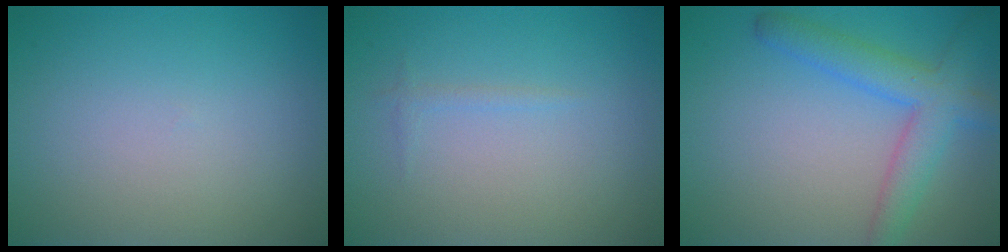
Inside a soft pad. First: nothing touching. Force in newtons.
{"total": 0.6, "press": 0.6, "slide": 0.1}
{"total": 4.7, "press": 4.7, "slide": 0.2}